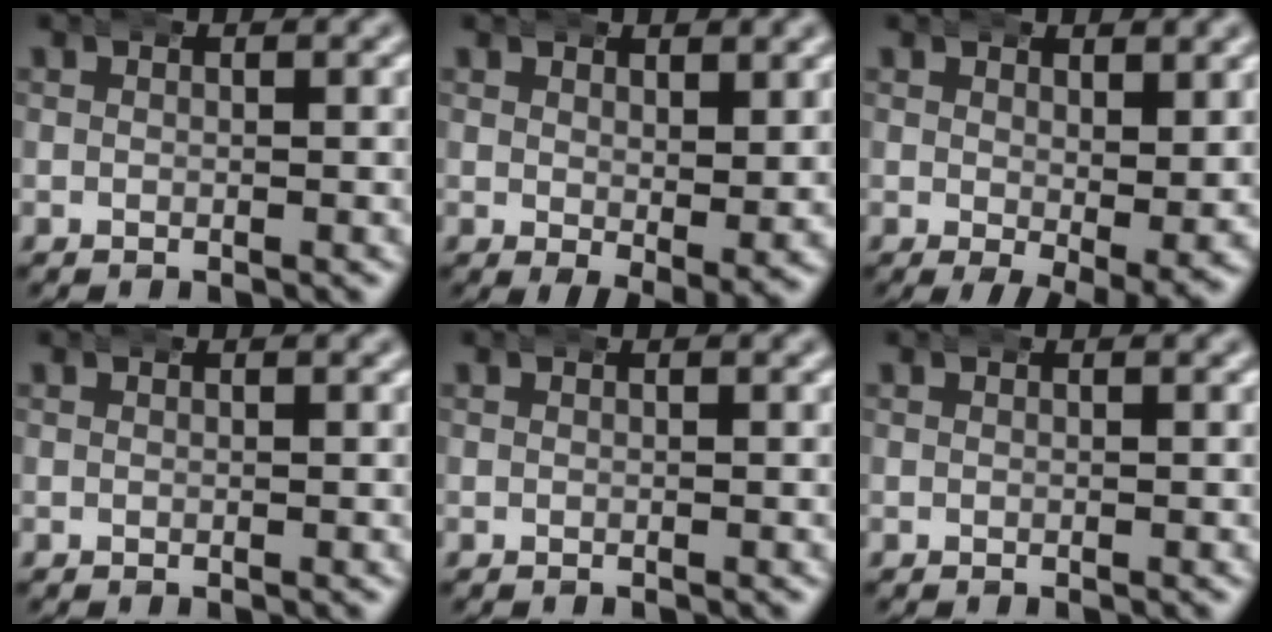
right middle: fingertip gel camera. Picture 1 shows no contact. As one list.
[{"total": 2.5, "force": [0.6, 0.8, 2.3], "torque": [-0.023, -0.019, 0.016]}, {"total": 3.1, "force": [-0.3, 1.1, 2.9], "torque": [-0.032, -0.026, 0.005]}, {"total": 0.0}, {"total": 0.0}, {"total": 0.0}]